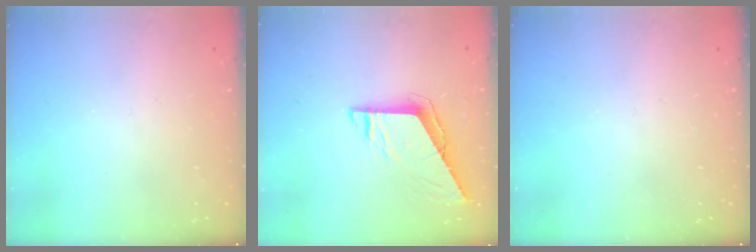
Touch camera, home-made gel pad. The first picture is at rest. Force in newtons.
{"total": 7.2, "press": 7.2, "slide": 0.5}
{"total": 0.0}